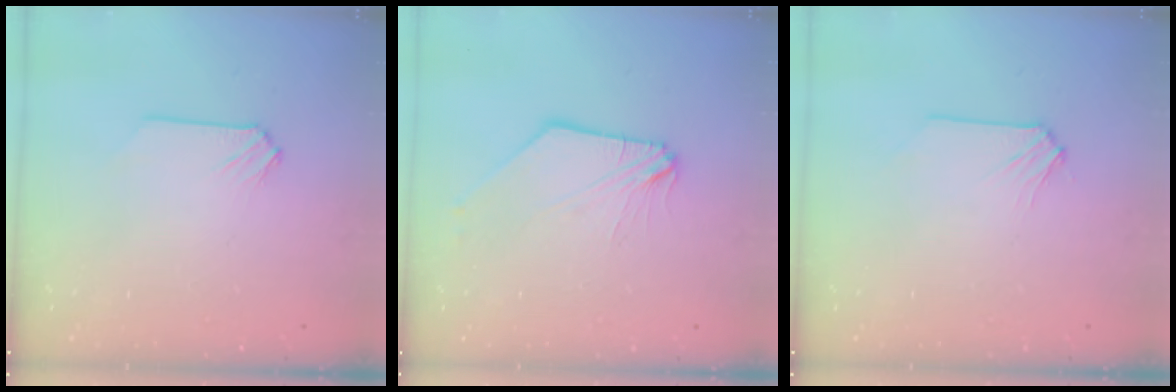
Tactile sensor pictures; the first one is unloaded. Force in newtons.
{"total": 2.5, "press": 2.5, "slide": 0.5}
{"total": 0.0}